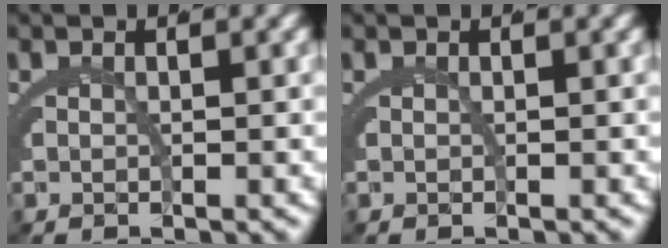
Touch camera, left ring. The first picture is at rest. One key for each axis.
{"total": 0.0}